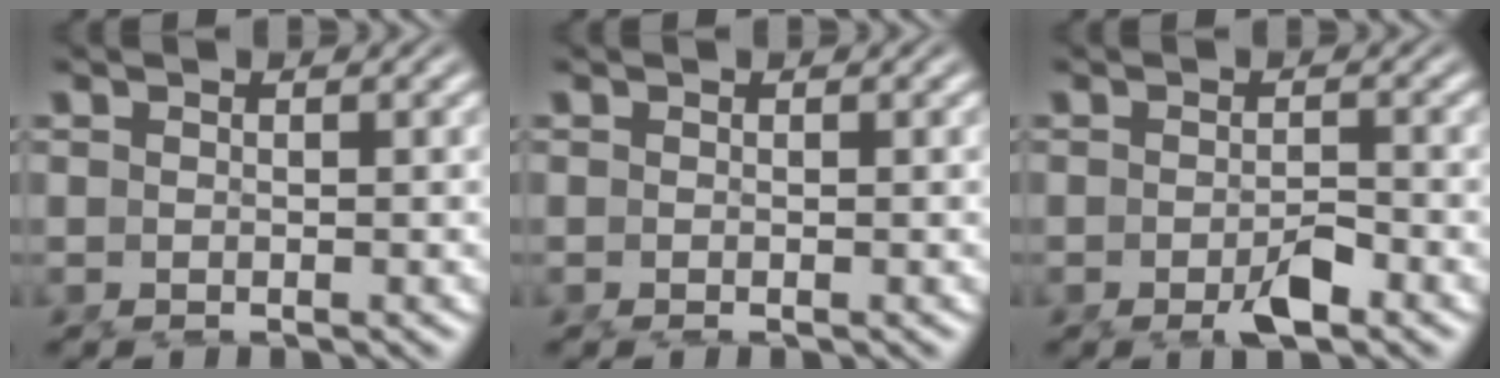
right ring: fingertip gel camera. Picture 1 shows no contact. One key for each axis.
{"total": 0.0}
{"total": 2.3, "fx": -1.4, "fy": 0.5, "fz": 1.7, "tx": -0.022, "ty": -0.003, "tz": -0.025}